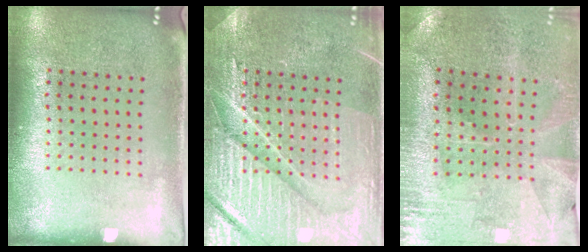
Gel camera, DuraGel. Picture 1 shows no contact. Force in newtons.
{"total": 4.4, "press": 4.3, "slide": 0.6}
{"total": 0.7, "press": 0.6, "slide": 0.3}